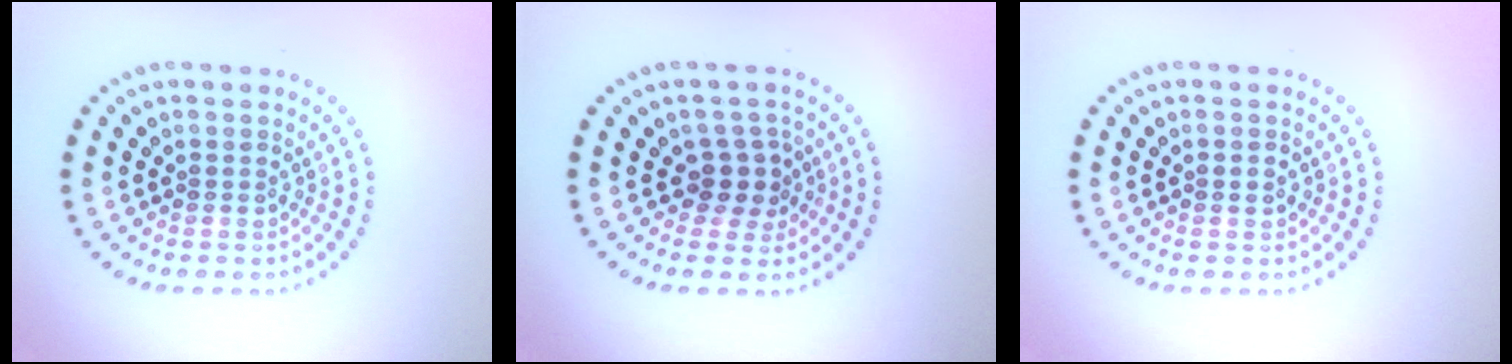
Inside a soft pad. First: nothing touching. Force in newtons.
{"total": 2.2, "press": 1.8, "slide": 1.3}
{"total": 0.8, "press": 0.8, "slide": 0.1}